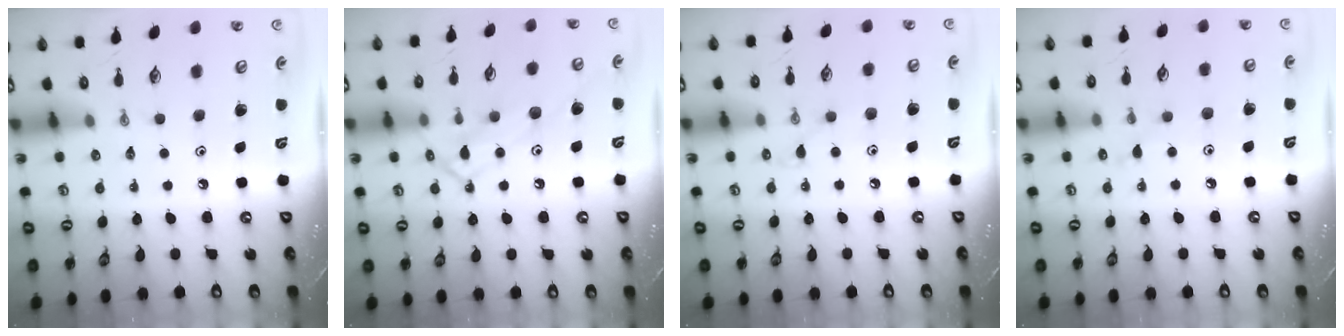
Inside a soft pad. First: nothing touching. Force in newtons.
{"total": 11.8, "press": 11.7, "slide": 0.9}
{"total": 6.4, "press": 6.4, "slide": 0.7}
{"total": 4.7, "press": 4.7, "slide": 0.6}